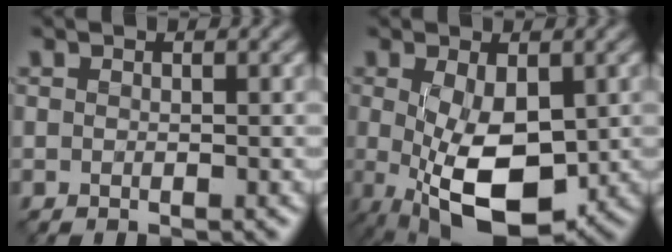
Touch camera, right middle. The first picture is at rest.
{"total": 8.0, "force": [-1.1, 3.9, 6.8], "torque": [-0.147, -0.018, -0.010]}